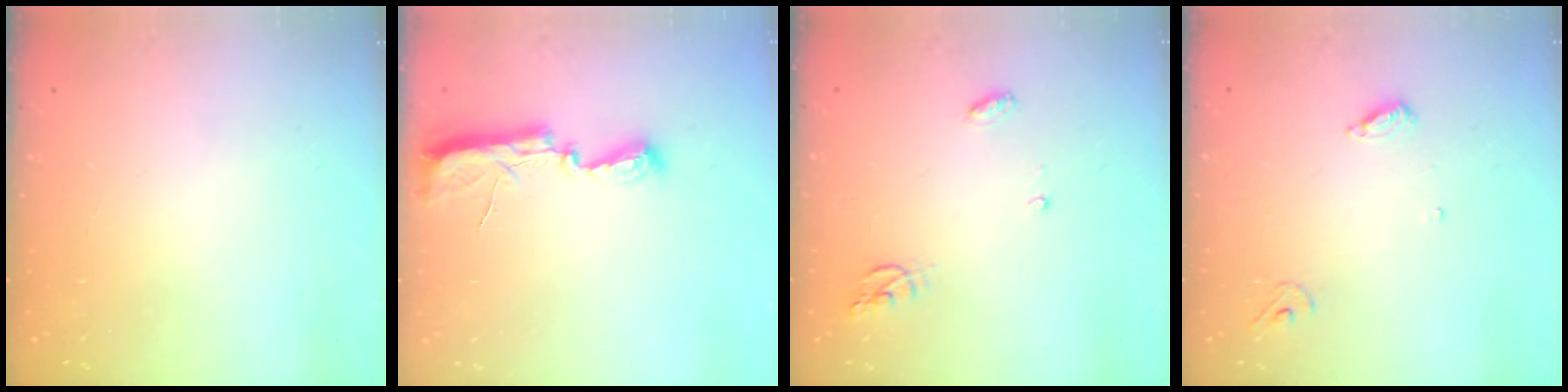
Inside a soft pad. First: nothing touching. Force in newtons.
{"total": 10.1, "press": 8.9, "slide": 4.8}
{"total": 5.3, "press": 5.3, "slide": 0.3}
{"total": 5.9, "press": 5.9, "slide": 0.6}